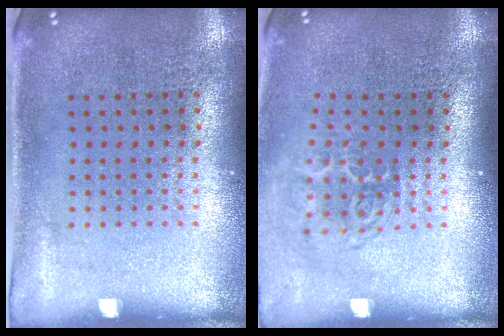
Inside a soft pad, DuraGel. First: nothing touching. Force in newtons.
{"total": 1.7, "press": 1.1, "slide": 1.3}